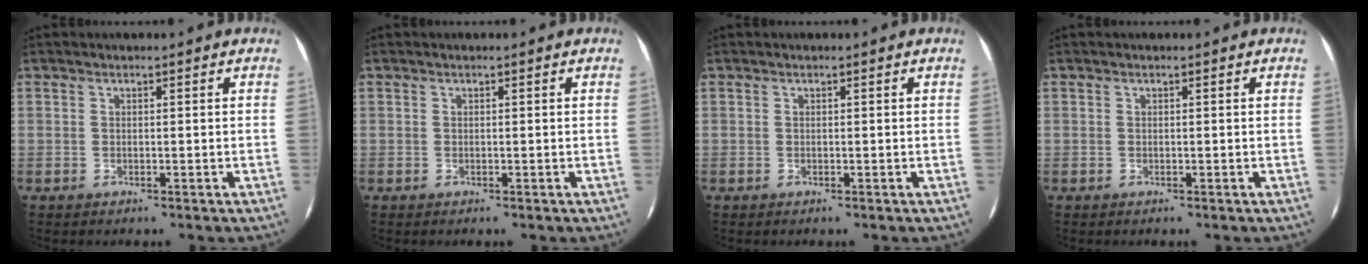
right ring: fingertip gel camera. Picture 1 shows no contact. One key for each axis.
{"total": 0.0}
{"total": 0.0}
{"total": 0.0}